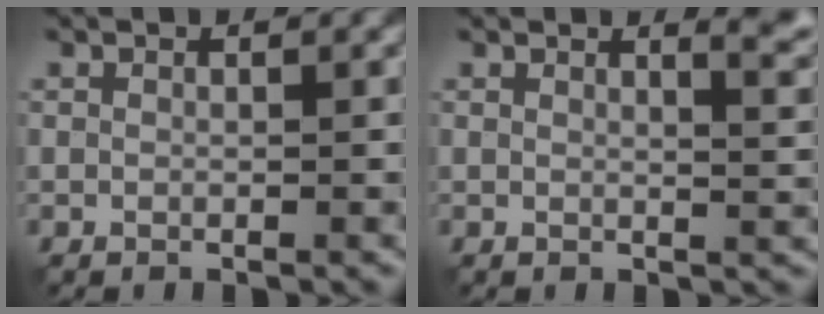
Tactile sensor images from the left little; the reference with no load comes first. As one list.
[{"total": 3.4, "force": [2.5, 1.1, 2.1], "torque": [-0.007, 0.006, 0.025]}]